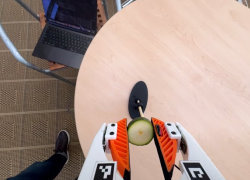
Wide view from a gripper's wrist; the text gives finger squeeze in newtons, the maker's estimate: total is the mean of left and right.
{"total": 9.5, "left": 9.9, "right": 9.1}